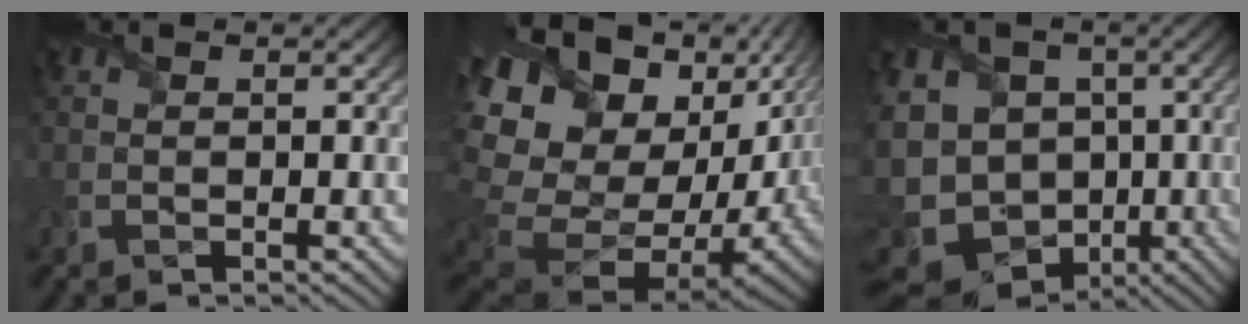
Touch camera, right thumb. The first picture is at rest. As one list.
[{"total": 20.1, "force": [5.1, 13.6, 13.8], "torque": [-0.303, 0.009, 0.142]}, {"total": 17.1, "force": [-4.0, 13.9, 9.1], "torque": [-0.227, -0.010, -0.084]}]